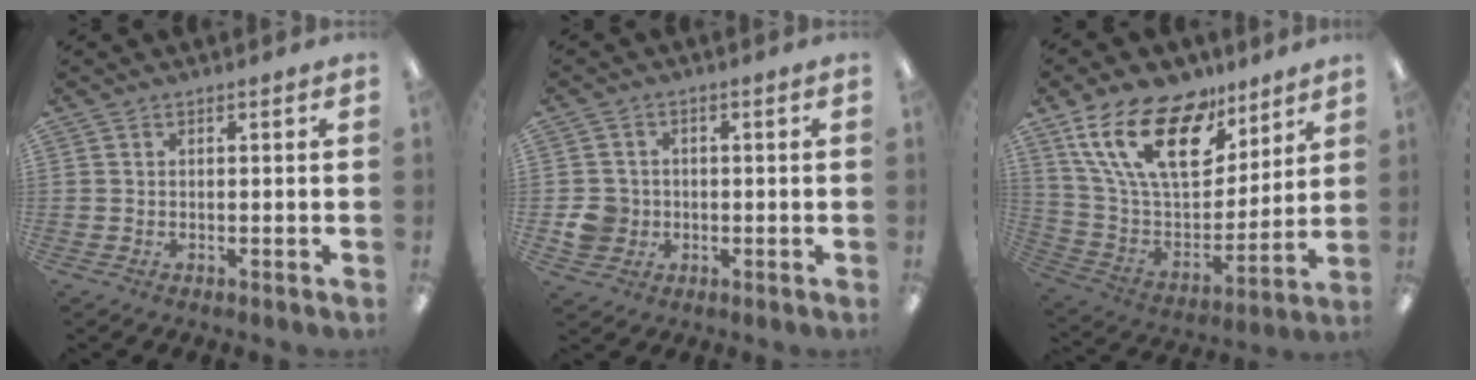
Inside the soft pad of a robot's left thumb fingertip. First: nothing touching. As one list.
[{"total": 5.7, "force": [-1.0, 5.4, 1.6], "torque": [-0.022, 0.010, -0.016]}, {"total": 22.1, "force": [12.4, 11.4, 14.2], "torque": [-0.282, -0.053, 0.221]}]